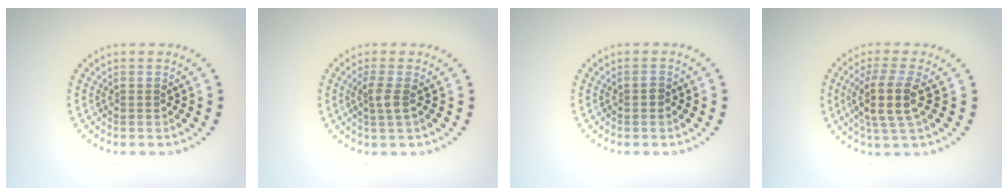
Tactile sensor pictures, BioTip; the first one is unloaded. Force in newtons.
{"total": 1.7, "press": 1.4, "slide": 1.0}
{"total": 0.7, "press": 0.7, "slide": 0.1}
{"total": 3.8, "press": 3.1, "slide": 2.2}